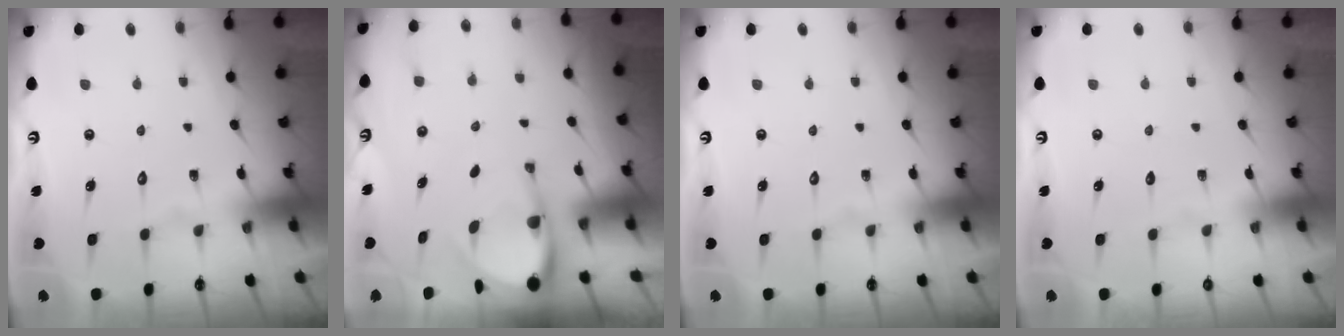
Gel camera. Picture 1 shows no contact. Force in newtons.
{"total": 5.4, "press": 5.4, "slide": 0.5}
{"total": 0.0}
{"total": 0.0}